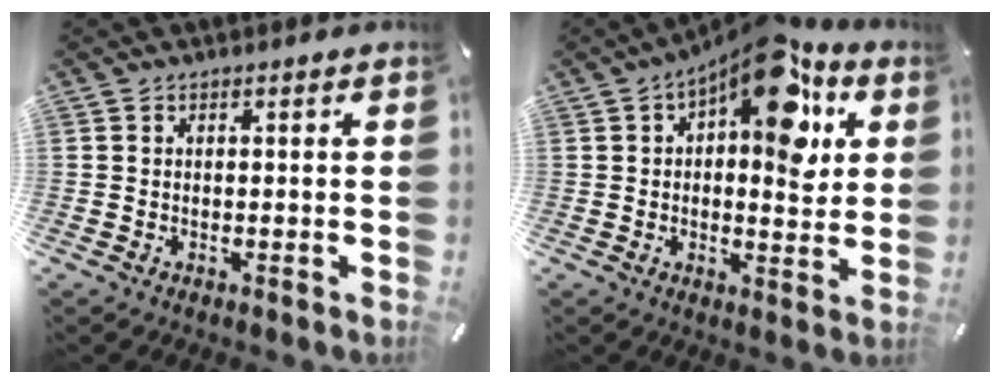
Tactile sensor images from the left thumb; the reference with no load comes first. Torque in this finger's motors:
{"motor_torque": [1.97, 3.04, 0.75, 0.39, 0.08]}